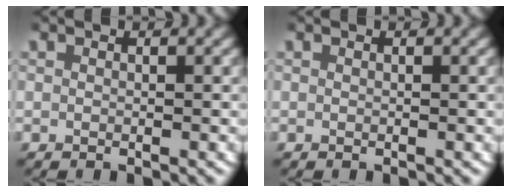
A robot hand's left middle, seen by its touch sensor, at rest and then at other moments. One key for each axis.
{"total": 0.0}